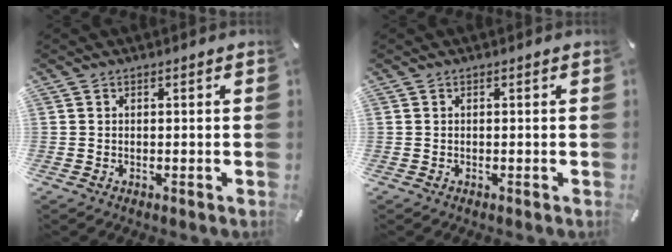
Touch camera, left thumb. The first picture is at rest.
{"total": 0.0}